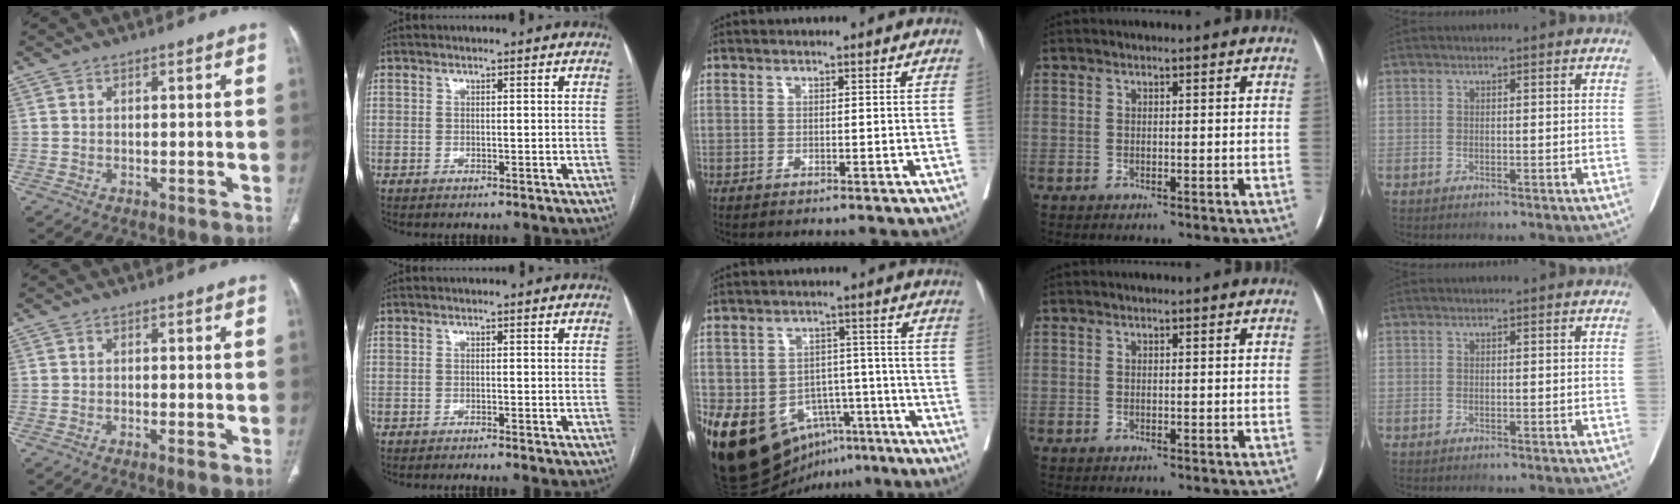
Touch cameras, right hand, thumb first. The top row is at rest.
{"thumb": {"total": 1.7, "force": [-0.5, 0.2, 1.6], "torque": [-0.037, -0.006, -0.012]}, "index": {"total": 1.0, "force": [-0.8, -0.3, 0.5], "torque": [-0.006, 0.003, -0.015]}, "middle": {"total": 17.3, "force": [-8.7, 12.2, 8.6], "torque": [-0.149, 0.026, -0.121]}}